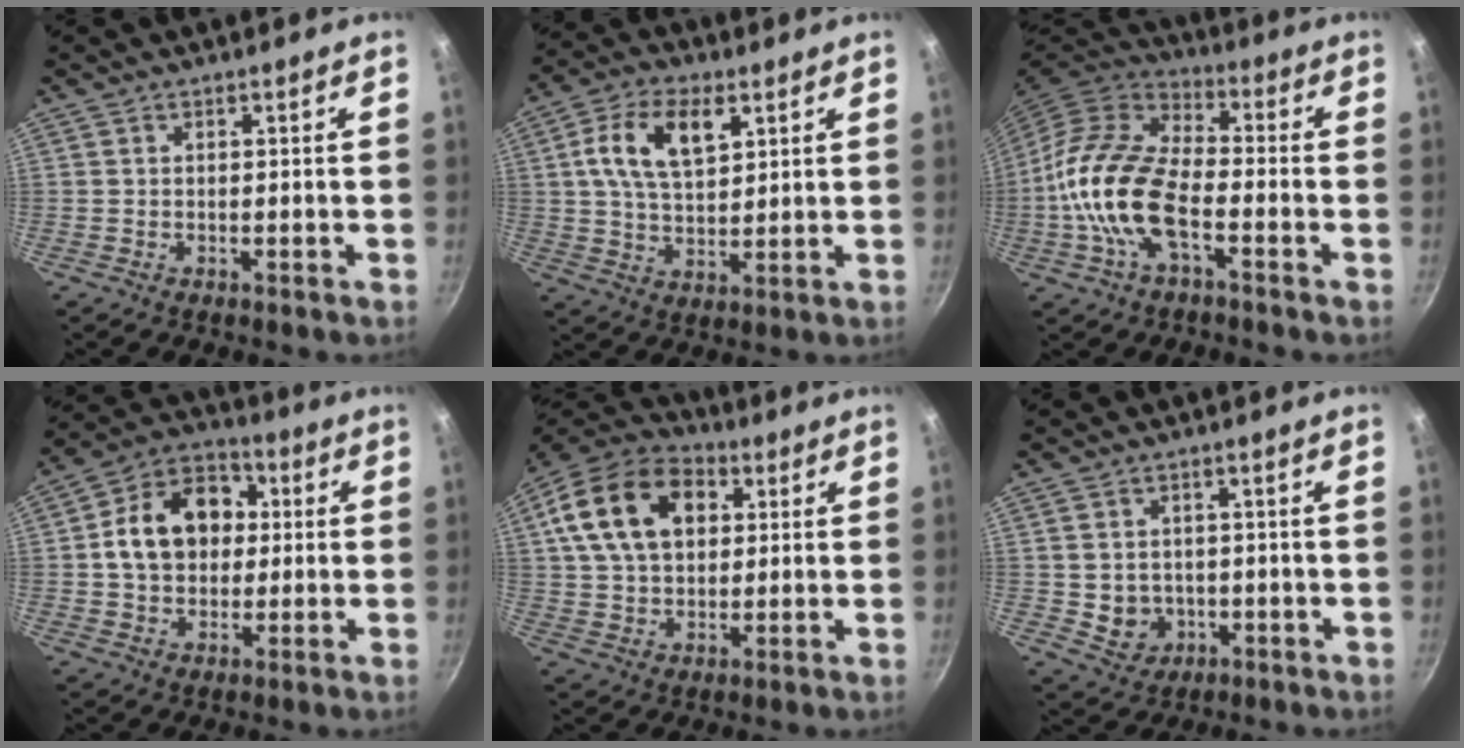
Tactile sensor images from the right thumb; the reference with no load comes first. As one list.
[{"total": 12.2, "force": [4.1, 6.9, 9.1], "torque": [-0.153, -0.001, 0.071]}, {"total": 17.1, "force": [-4.3, 8.6, 14.1], "torque": [-0.260, 0.034, -0.095]}, {"total": 15.2, "force": [1.8, 11.8, 9.5], "torque": [-0.126, 0.027, 0.017]}, {"total": 18.9, "force": [5.4, 13.0, 12.6], "torque": [-0.208, 0.015, 0.081]}, {"total": 5.7, "force": [-0.7, 5.1, 2.6], "torque": [-0.025, 0.008, 0.005]}]